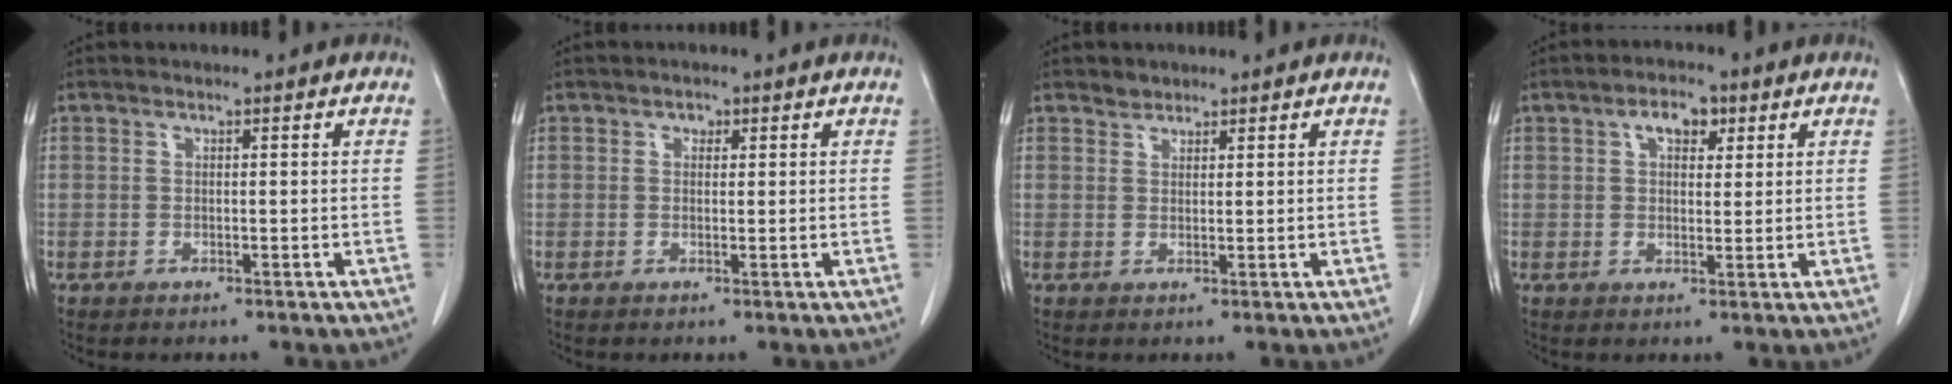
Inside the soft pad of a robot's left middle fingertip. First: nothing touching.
{"total": 1.0, "force": [0.5, 0.7, 0.4], "torque": [-0.004, 0.000, 0.006]}
{"total": 1.4, "force": [1.2, 0.7, 0.0], "torque": [0.001, 0.001, 0.020]}
{"total": 4.0, "force": [1.9, 2.1, 2.9], "torque": [-0.048, 0.012, 0.030]}